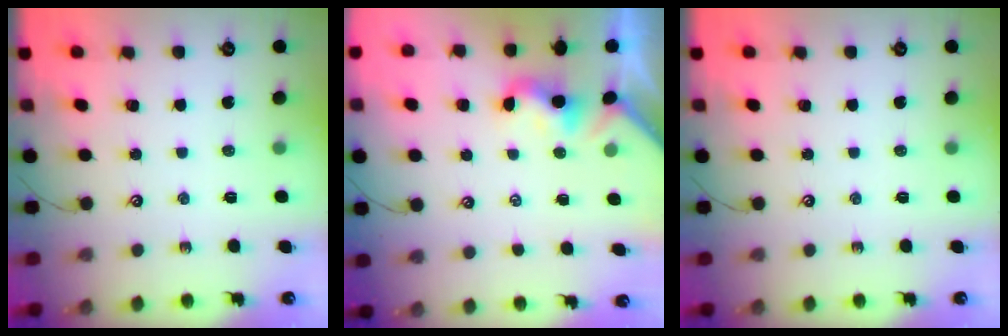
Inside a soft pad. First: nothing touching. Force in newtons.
{"total": 1.8, "press": 1.7, "slide": 0.5}
{"total": 0.0}